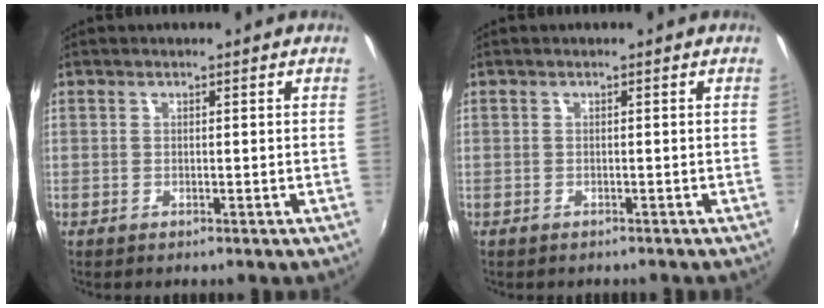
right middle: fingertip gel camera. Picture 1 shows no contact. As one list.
[{"total": 0.8, "force": [-0.8, 0.2, 0.2], "torque": [-0.008, -0.001, -0.009]}]